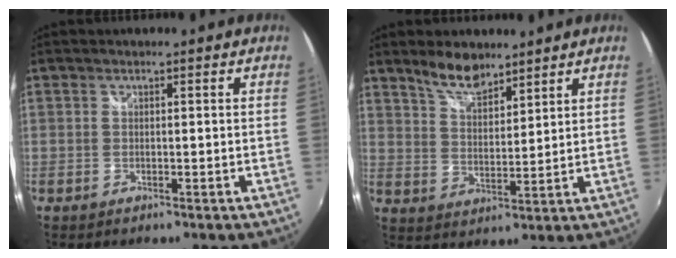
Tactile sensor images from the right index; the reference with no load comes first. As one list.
[{"total": 6.9, "force": [5.7, 2.4, 3.1], "torque": [-0.053, 0.000, 0.108]}]